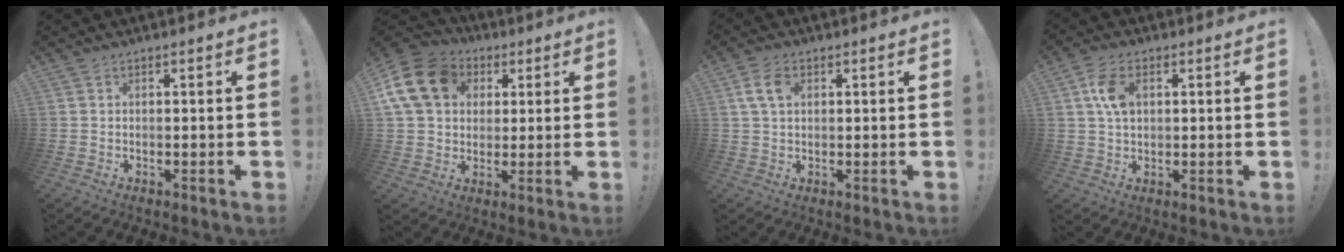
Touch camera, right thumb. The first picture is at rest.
{"total": 17.1, "force": [5.0, 13.5, 9.2], "torque": [-0.150, -0.008, 0.099]}
{"total": 5.4, "force": [1.8, 3.3, 3.9], "torque": [-0.082, 0.003, 0.034]}
{"total": 7.5, "force": [2.0, 4.6, 5.7], "torque": [-0.109, 0.007, 0.037]}